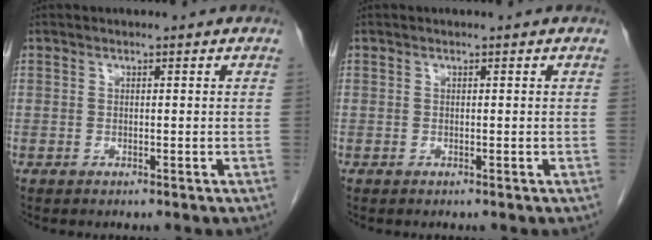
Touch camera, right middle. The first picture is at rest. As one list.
[{"total": 0.0}]